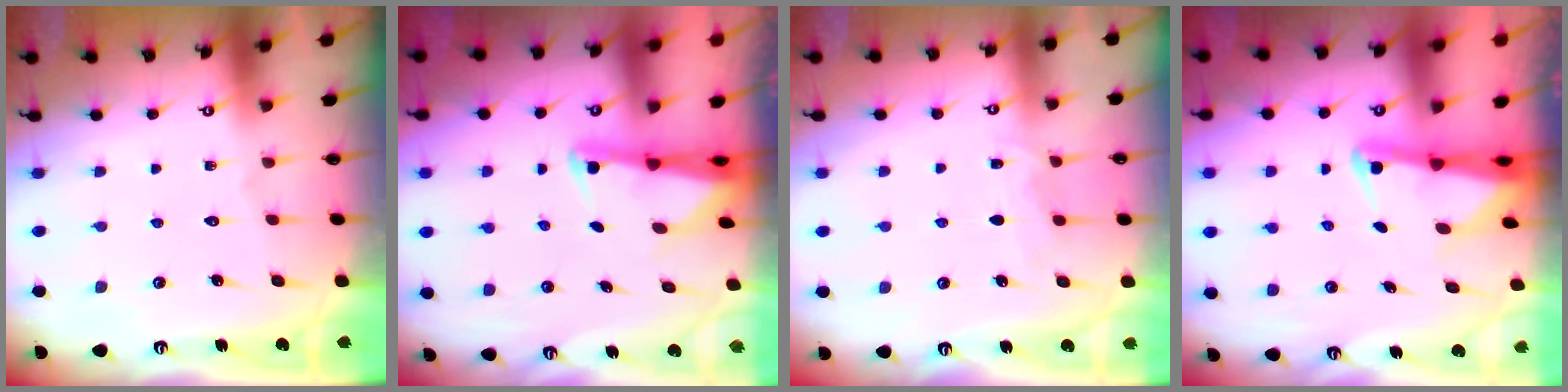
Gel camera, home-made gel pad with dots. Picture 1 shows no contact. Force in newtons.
{"total": 2.6, "press": 2.5, "slide": 0.5}
{"total": 5.3, "press": 5.2, "slide": 0.6}
{"total": 2.8, "press": 2.7, "slide": 0.4}